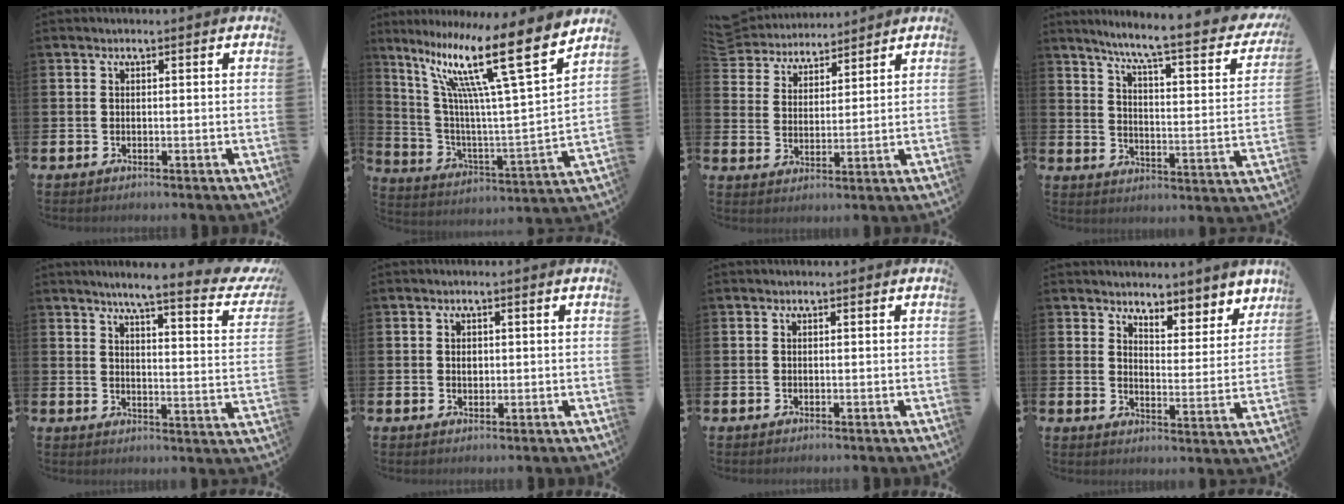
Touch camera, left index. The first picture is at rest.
{"total": 17.5, "force": [11.0, 2.5, 13.4], "torque": [-0.267, -0.062, 0.169]}
{"total": 5.1, "force": [4.8, 1.4, -0.7], "torque": [-0.019, -0.033, 0.086]}
{"total": 7.1, "force": [5.8, 0.4, 4.1], "torque": [-0.089, -0.052, 0.085]}
{"total": 5.9, "force": [4.9, 0.4, 3.2], "torque": [-0.053, -0.051, 0.069]}
{"total": 1.1, "force": [0.2, 0.8, 0.7], "torque": [0.003, 0.000, -0.001]}
{"total": 0.0}
{"total": 4.8, "force": [4.6, 1.3, 0.0], "torque": [-0.013, -0.045, 0.077]}